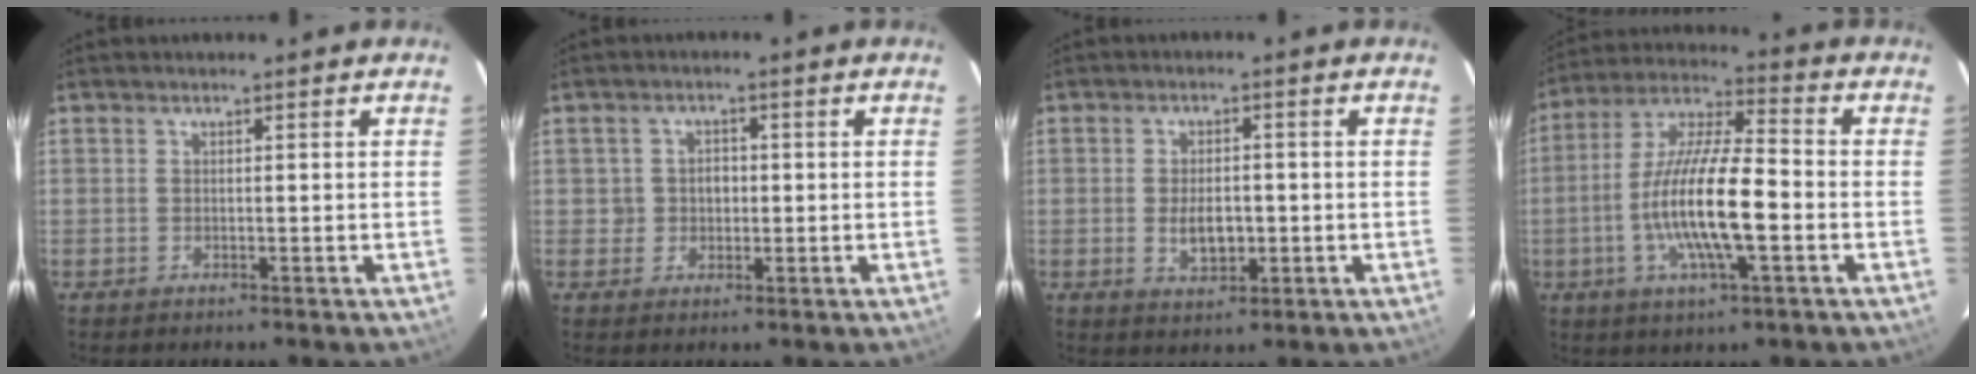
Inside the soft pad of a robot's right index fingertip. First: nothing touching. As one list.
[{"total": 3.1, "force": [-0.1, 3.0, 0.8], "torque": [-0.011, 0.012, -0.002]}, {"total": 5.4, "force": [-0.9, 3.1, 4.4], "torque": [-0.082, -0.004, -0.009]}, {"total": 15.7, "force": [-3.7, 3.5, 14.8], "torque": [-0.291, -0.004, -0.073]}]